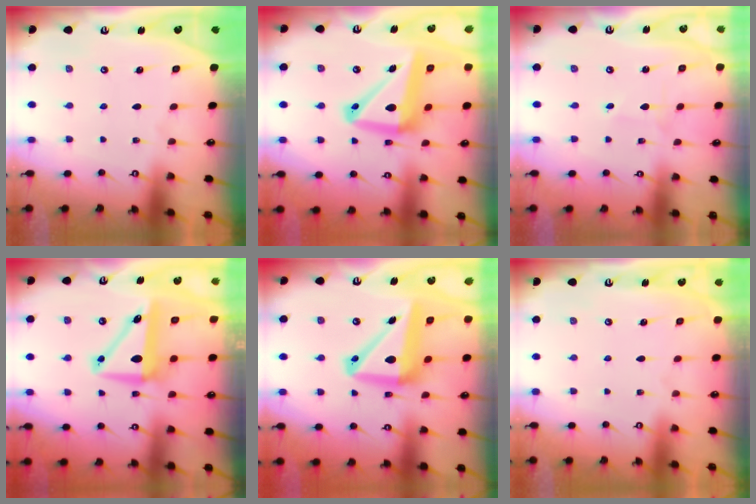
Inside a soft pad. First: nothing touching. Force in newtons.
{"total": 15.3, "press": 15.1, "slide": 1.9}
{"total": 0.6, "press": 0.6, "slide": 0.0}
{"total": 8.6, "press": 8.4, "slide": 2.0}
{"total": 13.6, "press": 13.4, "slide": 2.3}
{"total": 0.0}